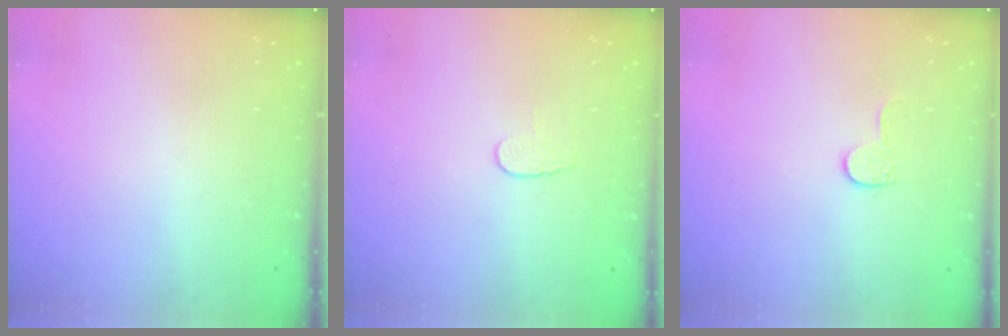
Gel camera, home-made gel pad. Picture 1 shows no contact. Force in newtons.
{"total": 4.3, "press": 4.2, "slide": 0.4}
{"total": 6.9, "press": 6.9, "slide": 0.5}